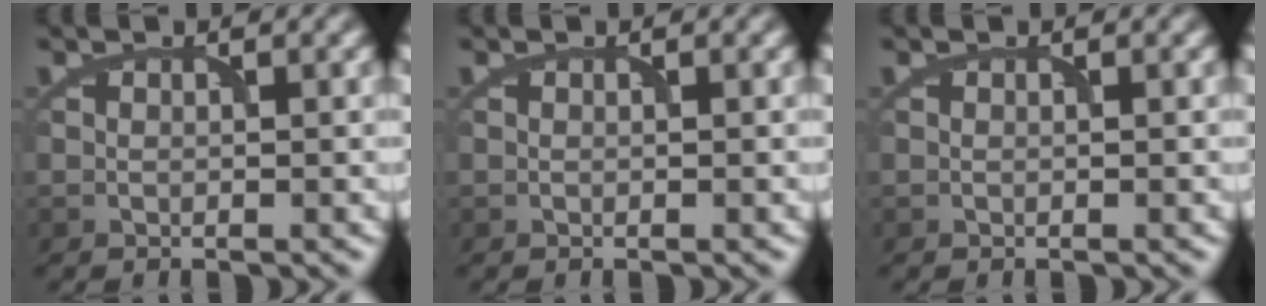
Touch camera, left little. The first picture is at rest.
{"total": 0.0}
{"total": 0.0}